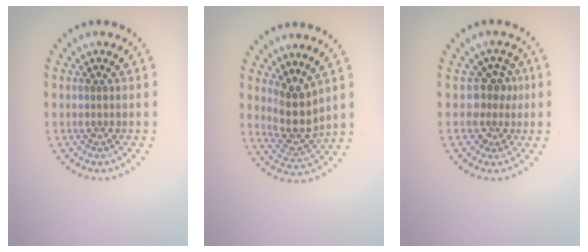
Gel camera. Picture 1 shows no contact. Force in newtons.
{"total": 3.4, "press": 2.6, "slide": 2.1}
{"total": 2.5, "press": 1.8, "slide": 1.7}